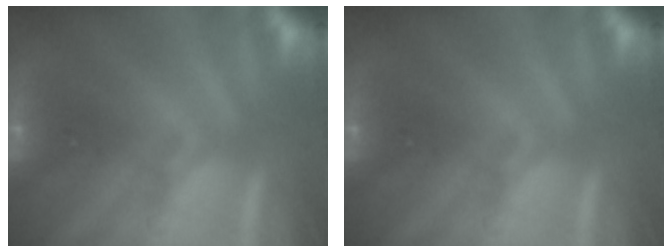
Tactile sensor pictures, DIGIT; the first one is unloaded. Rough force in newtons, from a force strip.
{"total": 0.0}